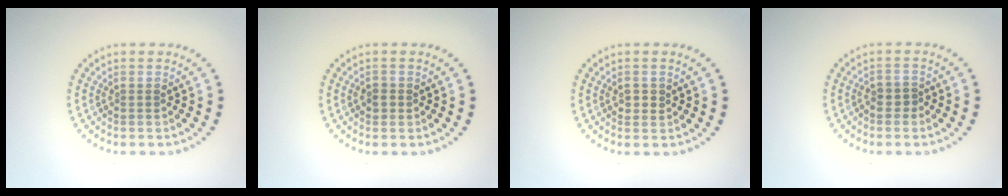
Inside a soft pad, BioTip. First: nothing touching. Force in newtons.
{"total": 1.1, "press": 1.1, "slide": 0.1}
{"total": 1.1, "press": 1.0, "slide": 0.2}
{"total": 1.2, "press": 1.0, "slide": 0.7}